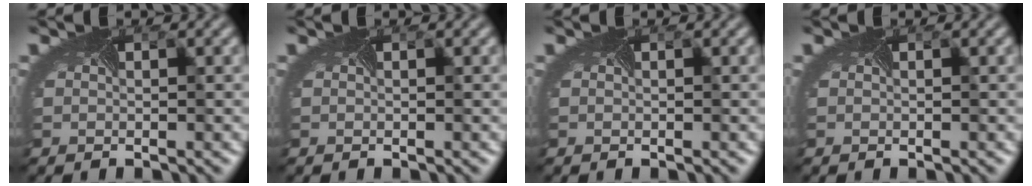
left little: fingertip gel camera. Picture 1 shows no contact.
{"total": 0.0}
{"total": 0.0}
{"total": 0.0}